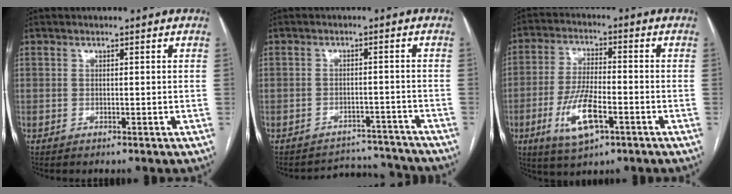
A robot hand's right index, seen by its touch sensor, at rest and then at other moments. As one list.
[{"total": 8.2, "force": [-7.9, 1.4, -1.9], "torque": [0.036, 0.034, -0.101]}, {"total": 9.8, "force": [-4.1, 2.9, 8.5], "torque": [-0.175, -0.006, -0.070]}]